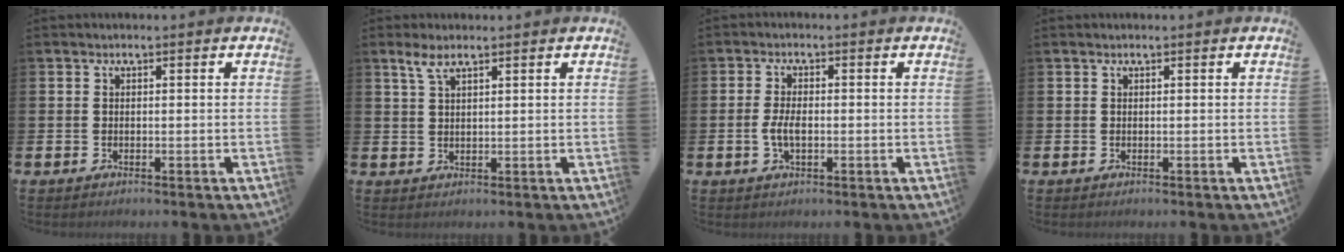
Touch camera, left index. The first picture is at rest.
{"total": 3.1, "force": [2.2, 0.9, 2.0], "torque": [-0.041, 0.005, 0.038]}
{"total": 2.9, "force": [-0.4, 1.4, 2.6], "torque": [-0.047, 0.002, -0.007]}
{"total": 0.0}